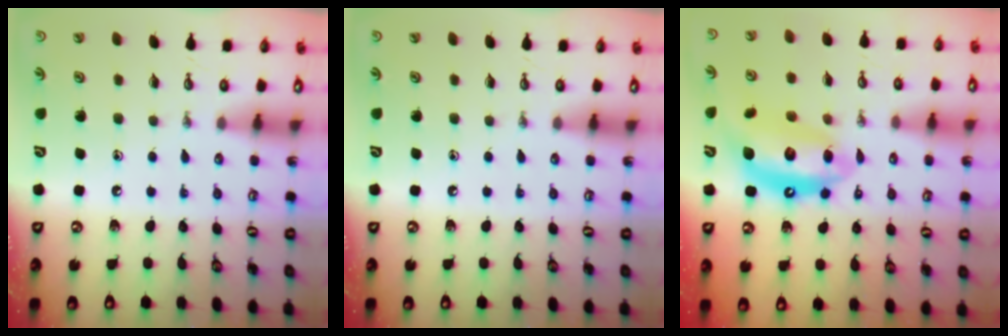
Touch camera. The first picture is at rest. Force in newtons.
{"total": 0.0}
{"total": 13.0, "press": 12.9, "slide": 1.5}